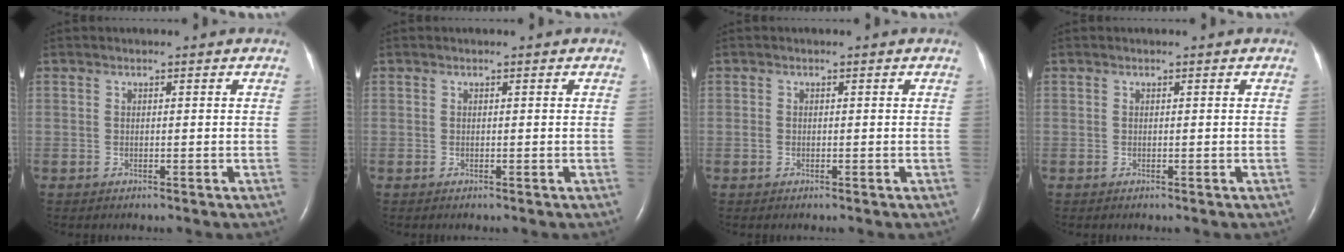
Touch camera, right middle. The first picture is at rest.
{"total": 0.0}
{"total": 0.6, "force": [-0.3, 0.4, 0.4], "torque": [-0.014, 0.000, -0.004]}
{"total": 0.0}